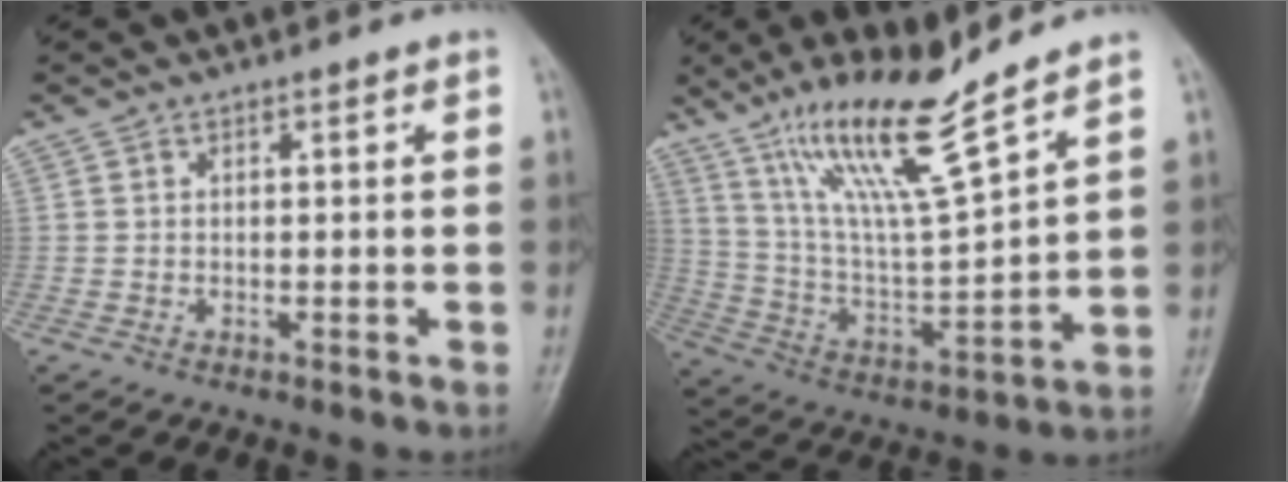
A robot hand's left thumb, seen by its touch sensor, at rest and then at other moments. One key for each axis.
{"total": 16.5, "fx": 11.6, "fy": 1.8, "fz": 11.6, "tx": -0.202, "ty": -0.064, "tz": 0.226}